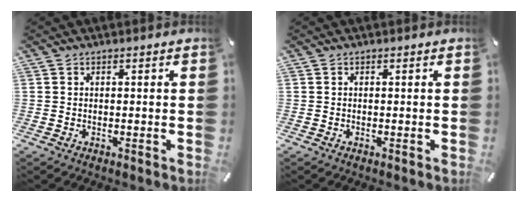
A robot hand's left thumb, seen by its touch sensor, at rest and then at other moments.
{"total": 0.0}